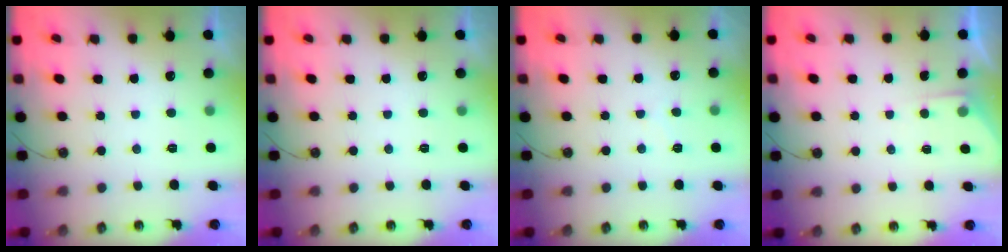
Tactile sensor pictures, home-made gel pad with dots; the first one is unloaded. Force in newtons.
{"total": 0.0}
{"total": 4.0, "press": 4.0, "slide": 0.6}
{"total": 2.0, "press": 2.0, "slide": 0.3}